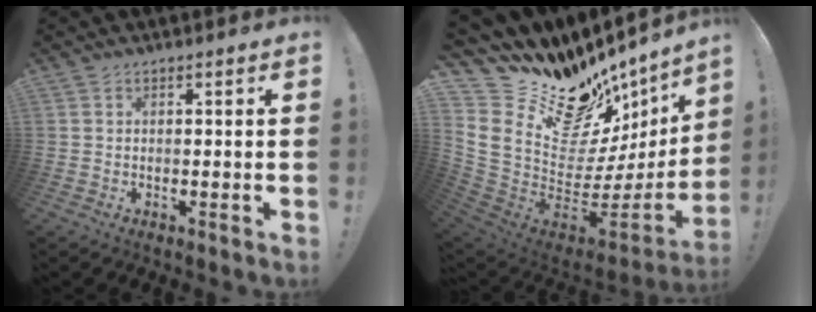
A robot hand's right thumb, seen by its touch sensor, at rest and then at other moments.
{"total": 19.3, "force": [12.3, 11.3, 9.5], "torque": [-0.129, -0.120, 0.266]}